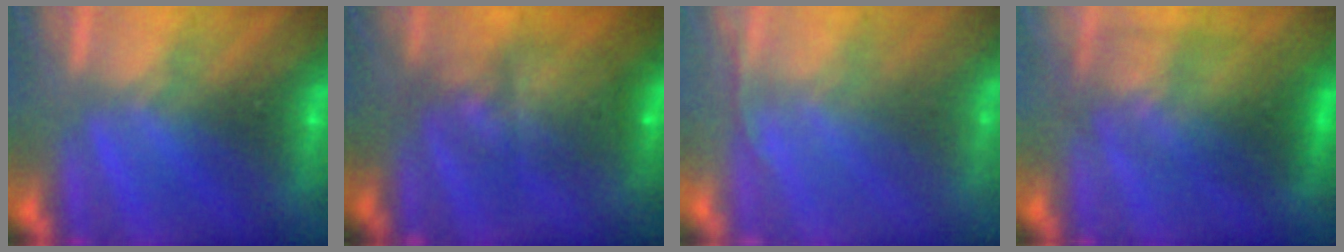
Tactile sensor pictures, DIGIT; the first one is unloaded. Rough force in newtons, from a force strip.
{"total": 5.7}
{"total": 1.2}
{"total": 2.9}